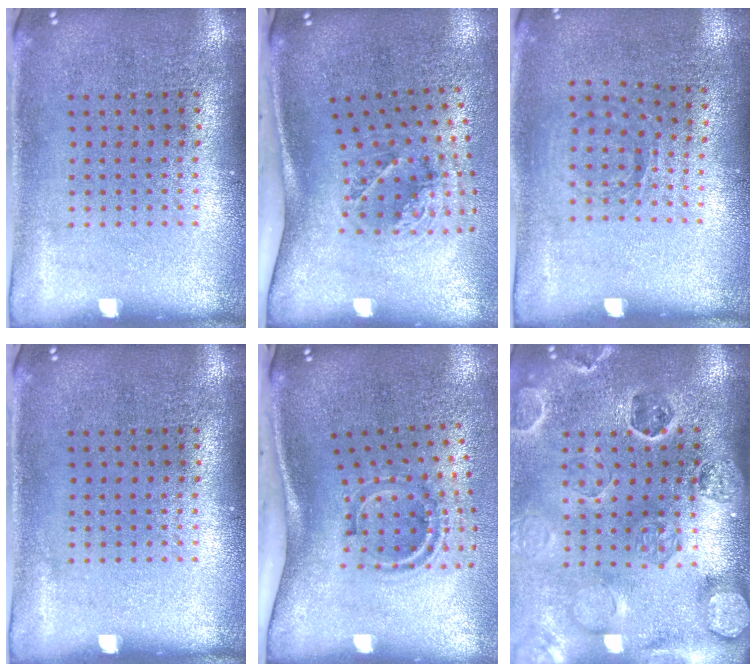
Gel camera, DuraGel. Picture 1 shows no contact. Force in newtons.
{"total": 1.9, "press": 1.2, "slide": 1.4}
{"total": 0.9, "press": 0.8, "slide": 0.4}
{"total": 0.0}
{"total": 2.0, "press": 1.2, "slide": 1.7}
{"total": 2.6, "press": 2.6, "slide": 0.3}